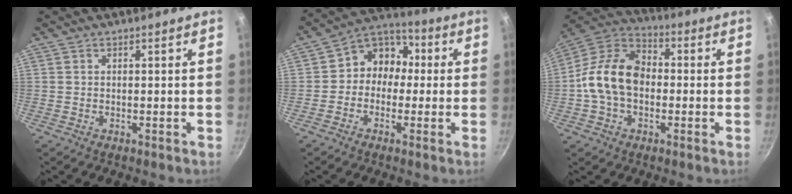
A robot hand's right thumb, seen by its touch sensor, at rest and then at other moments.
{"total": 9.1, "force": [-0.2, 7.9, 4.6], "torque": [-0.026, 0.034, -0.028]}
{"total": 14.3, "force": [-1.2, 10.1, 10.1], "torque": [-0.151, 0.038, -0.043]}